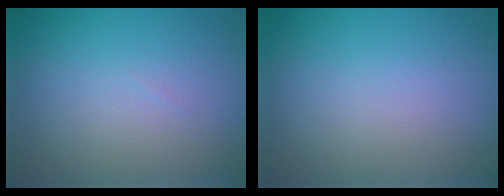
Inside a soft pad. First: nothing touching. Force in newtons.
{"total": 0.0}